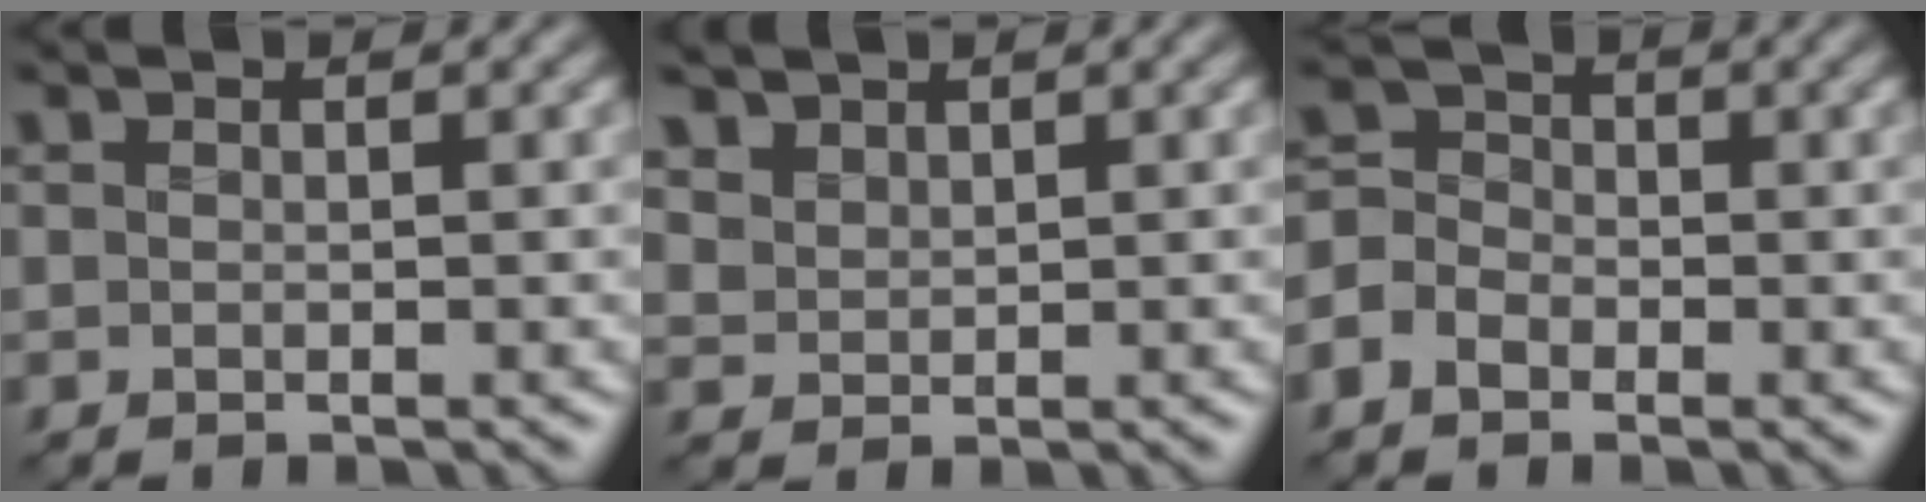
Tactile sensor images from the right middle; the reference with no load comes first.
{"total": 3.1, "force": [2.3, 1.9, 0.9], "torque": [-0.035, -0.003, 0.061]}
{"total": 3.4, "force": [-1.7, 2.5, 1.5], "torque": [-0.027, 0.003, -0.039]}